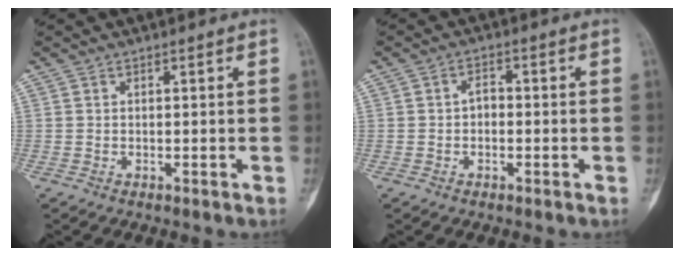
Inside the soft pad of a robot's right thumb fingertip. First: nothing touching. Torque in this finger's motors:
{"motor_torque": [-0.32, -0.19, 0.11, -0.30, -0.02]}